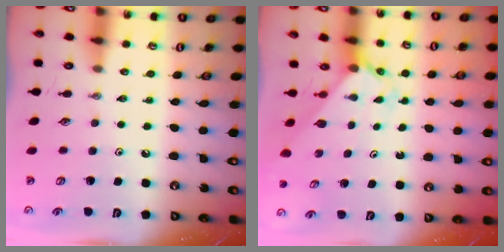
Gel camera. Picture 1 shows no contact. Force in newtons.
{"total": 2.0, "press": 2.0, "slide": 0.2}